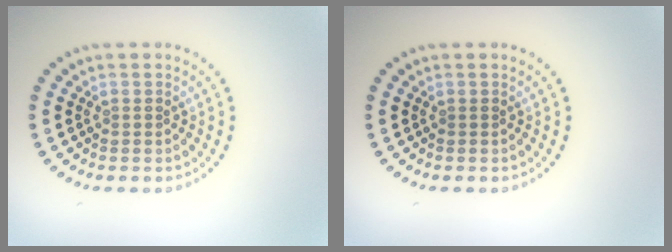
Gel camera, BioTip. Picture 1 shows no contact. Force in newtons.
{"total": 0.0}